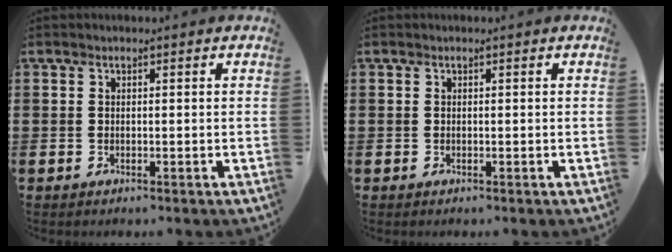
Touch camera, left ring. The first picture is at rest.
{"total": 0.0}